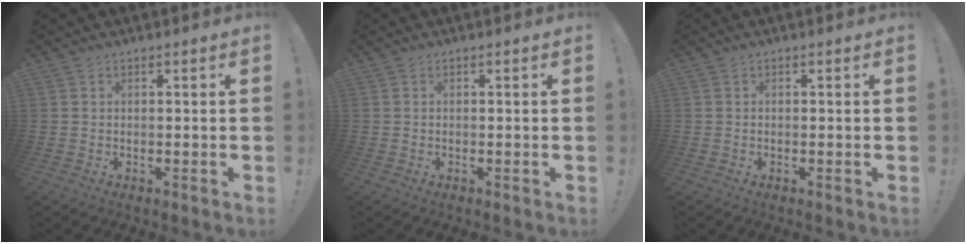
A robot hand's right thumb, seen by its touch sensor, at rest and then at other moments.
{"total": 0.0}
{"total": 0.0}